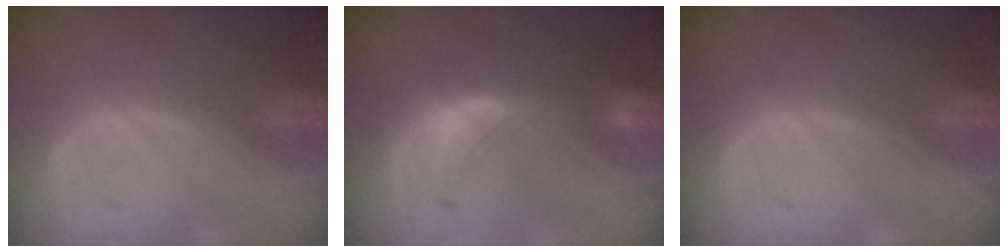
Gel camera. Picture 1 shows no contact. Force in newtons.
{"total": 7.5, "press": 6.8, "slide": 3.0}
{"total": 0.0}